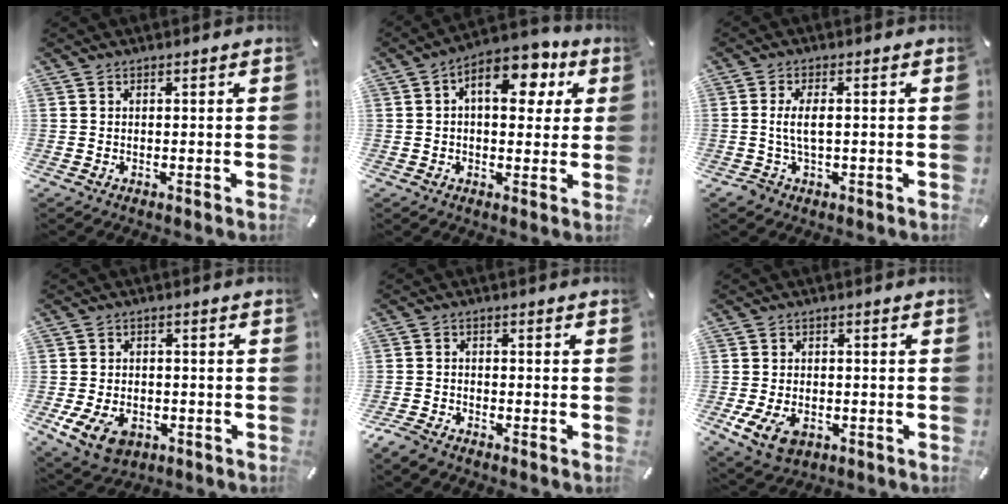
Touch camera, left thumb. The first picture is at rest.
{"total": 11.0, "force": [3.9, 6.3, 8.1], "torque": [-0.106, -0.013, 0.063]}
{"total": 4.7, "force": [0.0, 2.3, 4.2], "torque": [-0.090, 0.003, -0.004]}
{"total": 7.8, "force": [-3.3, 5.7, 4.1], "torque": [-0.086, 0.010, -0.060]}
{"total": 3.3, "force": [-2.9, 1.4, 0.5], "torque": [-0.027, 0.012, -0.062]}
{"total": 6.6, "force": [-2.5, 4.9, 3.6], "torque": [-0.081, 0.004, -0.048]}